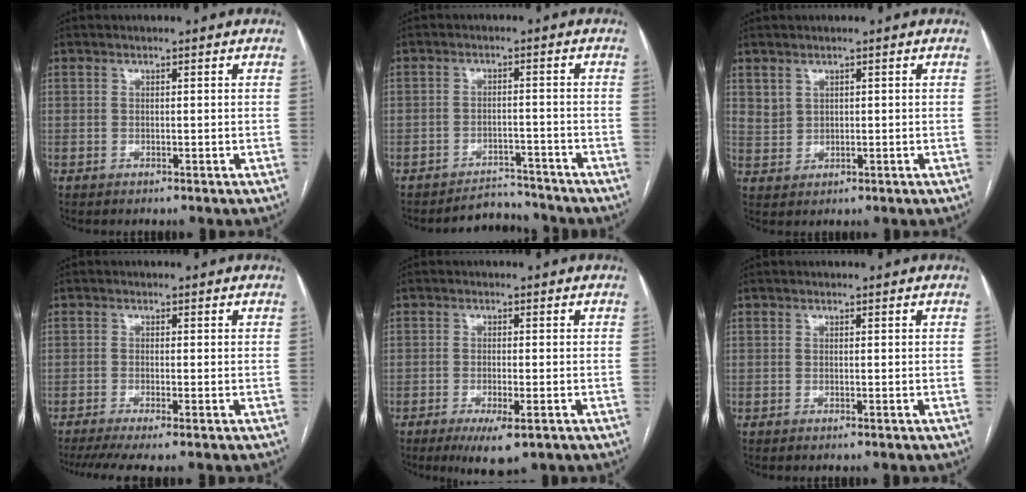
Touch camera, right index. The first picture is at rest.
{"total": 4.6, "force": [-4.4, 1.0, -0.8], "torque": [0.017, 0.011, -0.066]}
{"total": 2.4, "force": [1.6, 1.8, 0.5], "torque": [-0.007, 0.001, 0.036]}
{"total": 6.0, "force": [-4.5, 0.2, 3.9], "torque": [-0.062, -0.009, -0.075]}
{"total": 5.6, "force": [-3.1, 1.2, 4.5], "torque": [-0.075, -0.012, -0.046]}
{"total": 0.0}